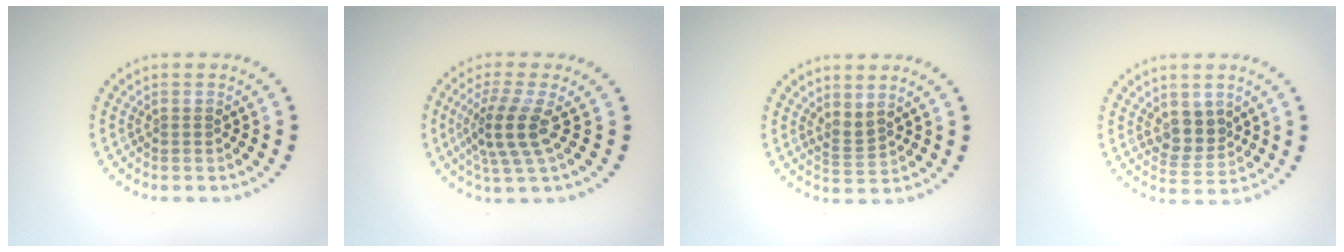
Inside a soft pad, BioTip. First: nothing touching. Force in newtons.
{"total": 3.7, "press": 2.7, "slide": 2.5}
{"total": 1.6, "press": 1.1, "slide": 1.2}
{"total": 2.9, "press": 2.5, "slide": 1.4}